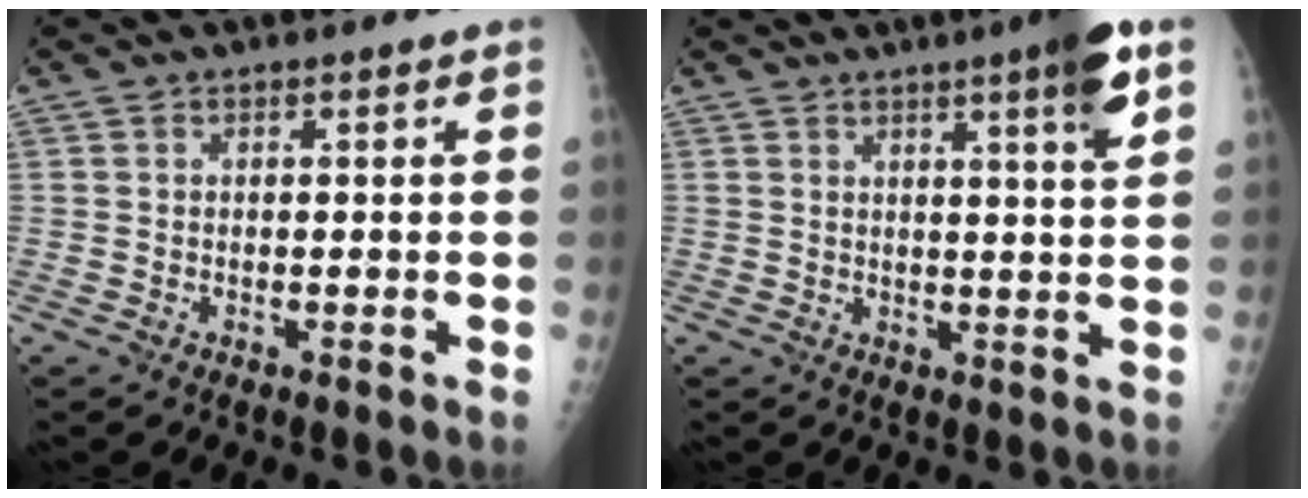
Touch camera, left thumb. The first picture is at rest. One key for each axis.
{"total": 7.7, "fx": 4.1, "fy": 0.2, "fz": 6.5, "tx": -0.090, "ty": -0.019, "tz": 0.055}